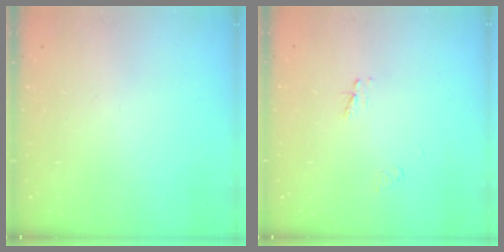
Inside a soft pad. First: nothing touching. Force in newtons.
{"total": 2.3, "press": 2.2, "slide": 0.2}